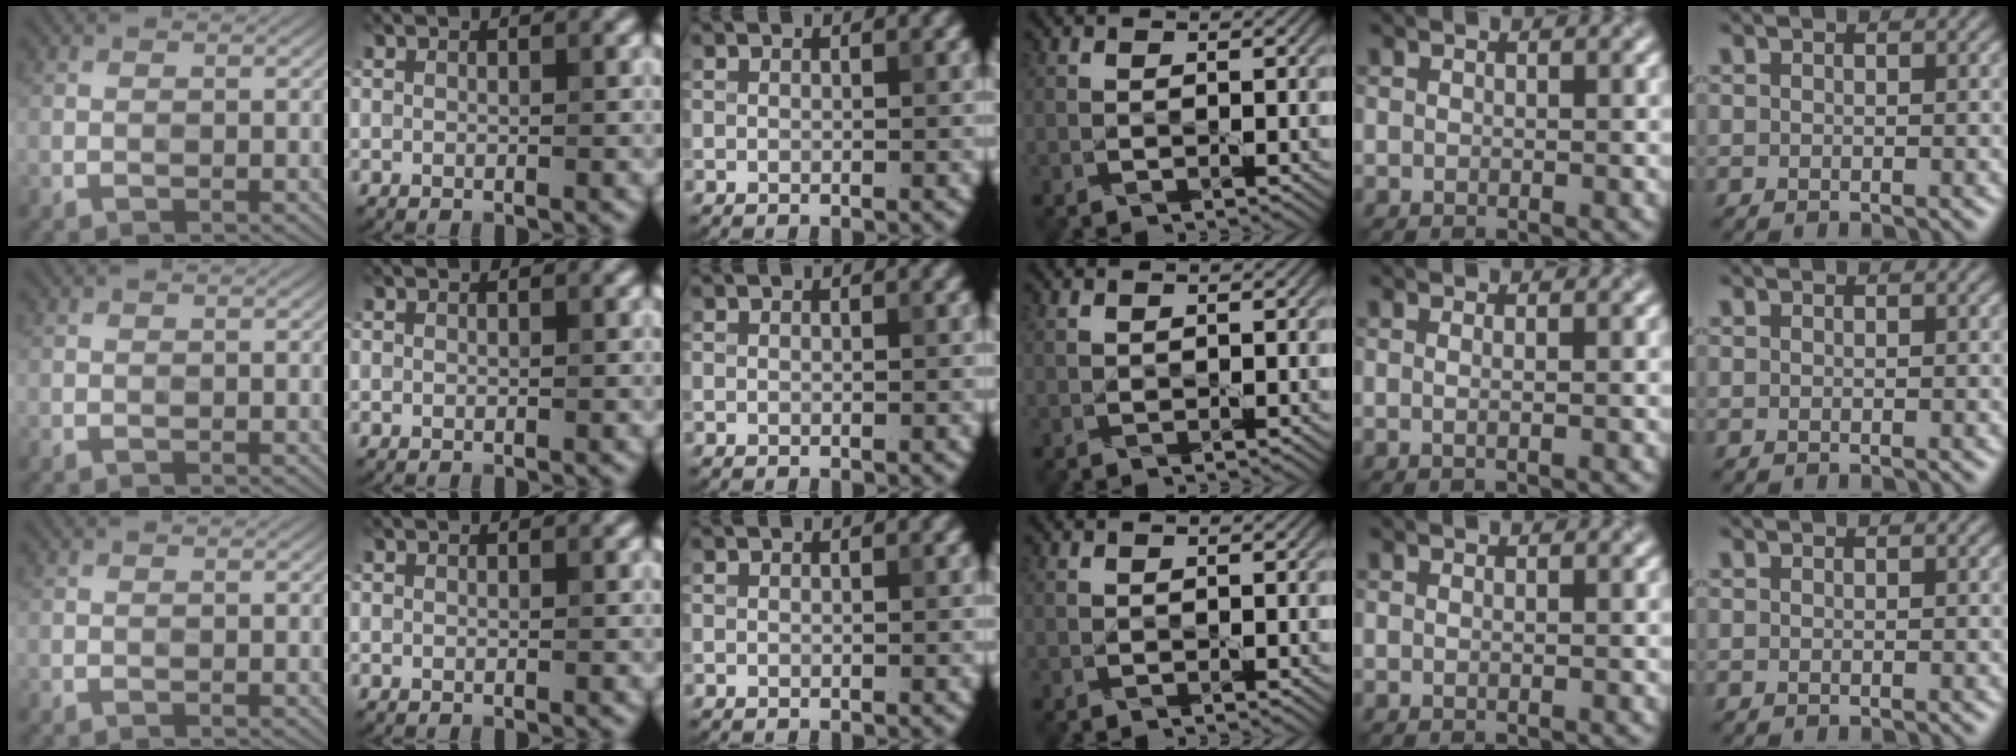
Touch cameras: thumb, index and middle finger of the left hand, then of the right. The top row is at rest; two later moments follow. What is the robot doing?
{"motion": "lift_and_place", "object": "knife"}